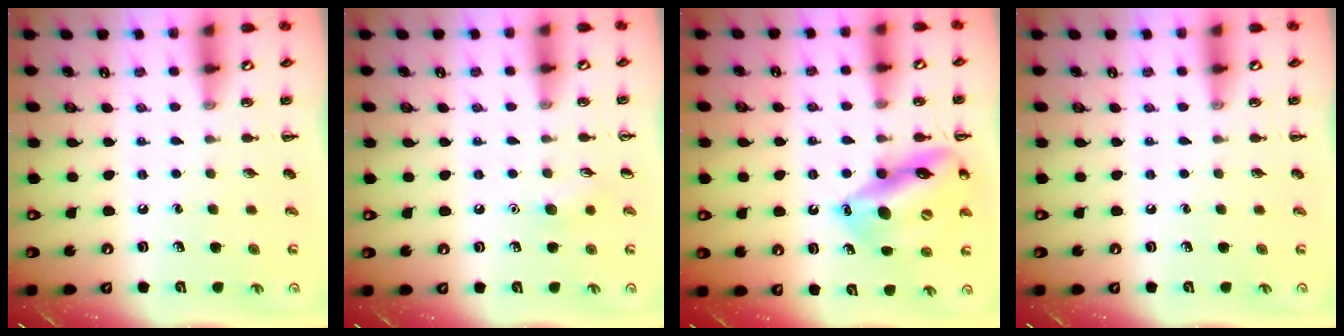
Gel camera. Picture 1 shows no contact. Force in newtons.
{"total": 5.8, "press": 5.6, "slide": 1.4}
{"total": 17.5, "press": 17.1, "slide": 3.6}
{"total": 0.0}